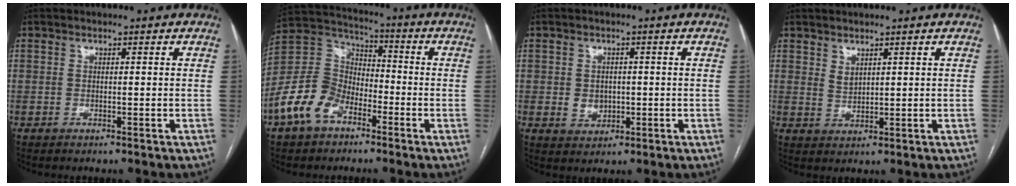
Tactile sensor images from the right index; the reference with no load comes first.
{"total": 11.5, "force": [-6.0, 7.5, 6.2], "torque": [-0.150, 0.024, -0.122]}
{"total": 3.4, "force": [-0.3, 2.9, 1.7], "torque": [-0.024, 0.002, 0.006]}
{"total": 1.9, "force": [1.3, 0.9, 1.0], "torque": [-0.020, -0.004, 0.033]}